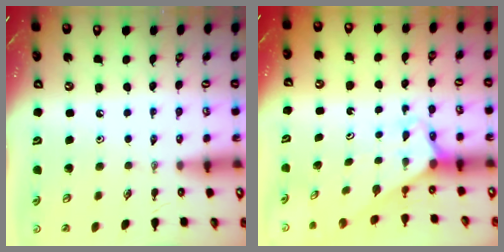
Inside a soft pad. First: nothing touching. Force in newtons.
{"total": 2.4, "press": 2.4, "slide": 0.1}